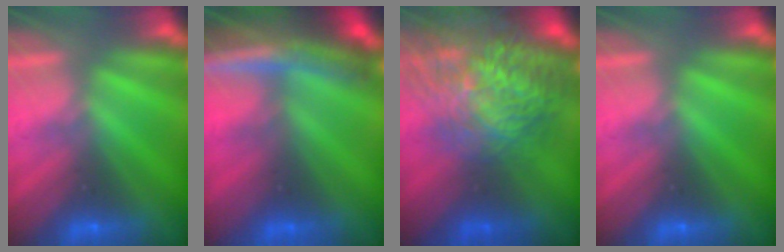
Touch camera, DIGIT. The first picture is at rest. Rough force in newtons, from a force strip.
{"total": 10.2}
{"total": 7.2}
{"total": 0.0}